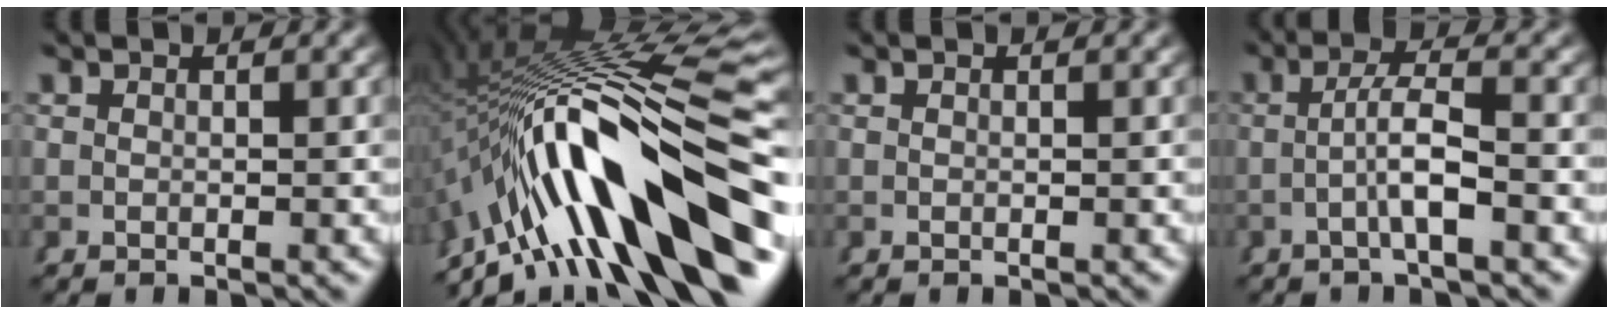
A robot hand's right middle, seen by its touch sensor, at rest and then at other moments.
{"total": 17.8, "force": [-3.2, 8.4, 15.4], "torque": [-0.253, 0.003, -0.037]}
{"total": 0.0}
{"total": 3.4, "force": [-0.5, 0.5, 3.3], "torque": [-0.049, 0.001, -0.008]}